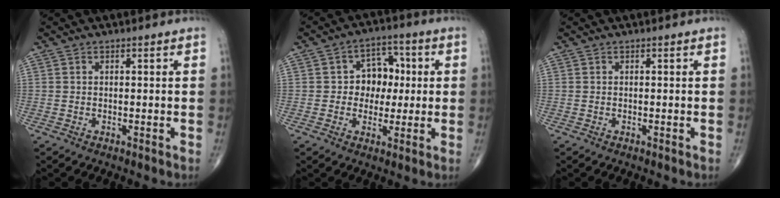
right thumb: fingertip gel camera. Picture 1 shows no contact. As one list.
[{"total": 8.4, "force": [0.6, 6.7, 5.0], "torque": [-0.022, 0.015, 0.003]}, {"total": 0.0}]